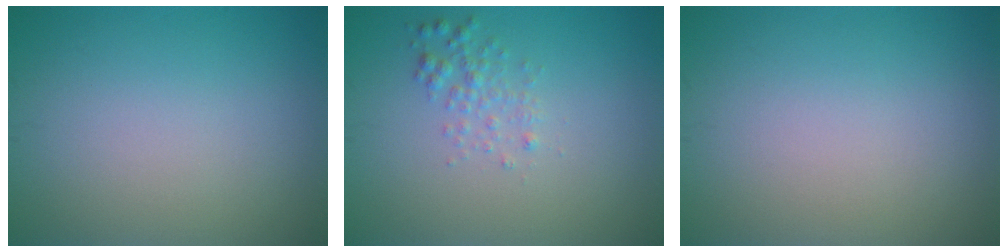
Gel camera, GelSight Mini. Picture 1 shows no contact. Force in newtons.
{"total": 1.5, "press": 1.5, "slide": 0.1}
{"total": 0.0}